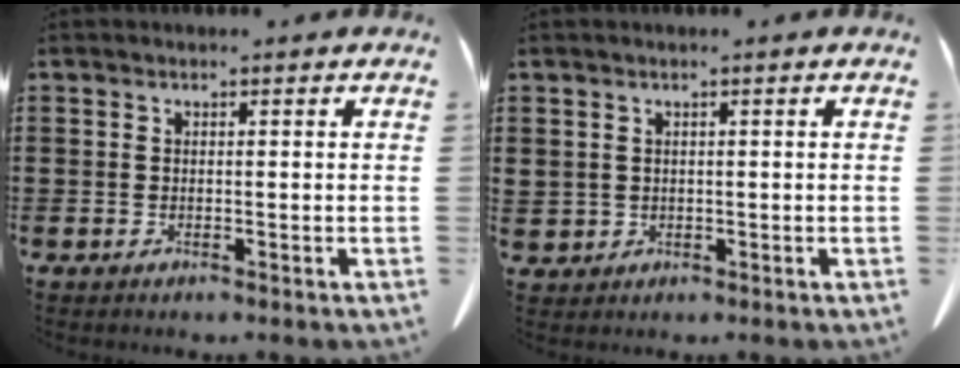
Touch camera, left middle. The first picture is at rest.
{"total": 1.2, "force": [0.6, 1.0, 0.2], "torque": [-0.008, 0.002, 0.012]}